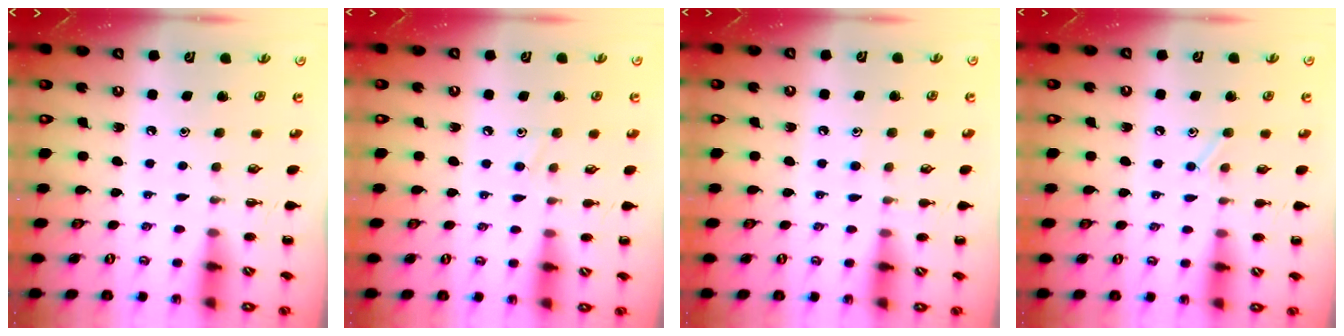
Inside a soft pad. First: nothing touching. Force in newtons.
{"total": 6.3, "press": 5.9, "slide": 2.2}
{"total": 7.8, "press": 7.4, "slide": 2.2}
{"total": 7.8, "press": 7.6, "slide": 1.7}